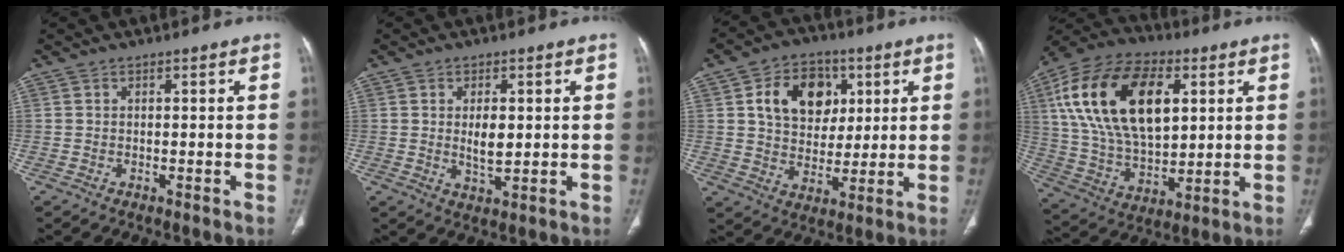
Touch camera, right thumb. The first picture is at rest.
{"total": 4.7, "force": [0.6, 2.2, 4.2], "torque": [-0.065, -0.010, 0.014]}
{"total": 13.8, "force": [4.3, 10.3, 8.1], "torque": [-0.088, -0.006, 0.072]}
{"total": 24.6, "force": [7.9, 13.6, 18.9], "torque": [-0.339, -0.014, 0.143]}